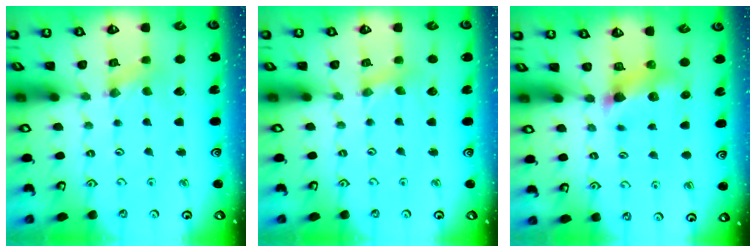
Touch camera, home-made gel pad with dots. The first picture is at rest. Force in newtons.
{"total": 1.6, "press": 1.6, "slide": 0.3}
{"total": 6.0, "press": 6.0, "slide": 0.2}